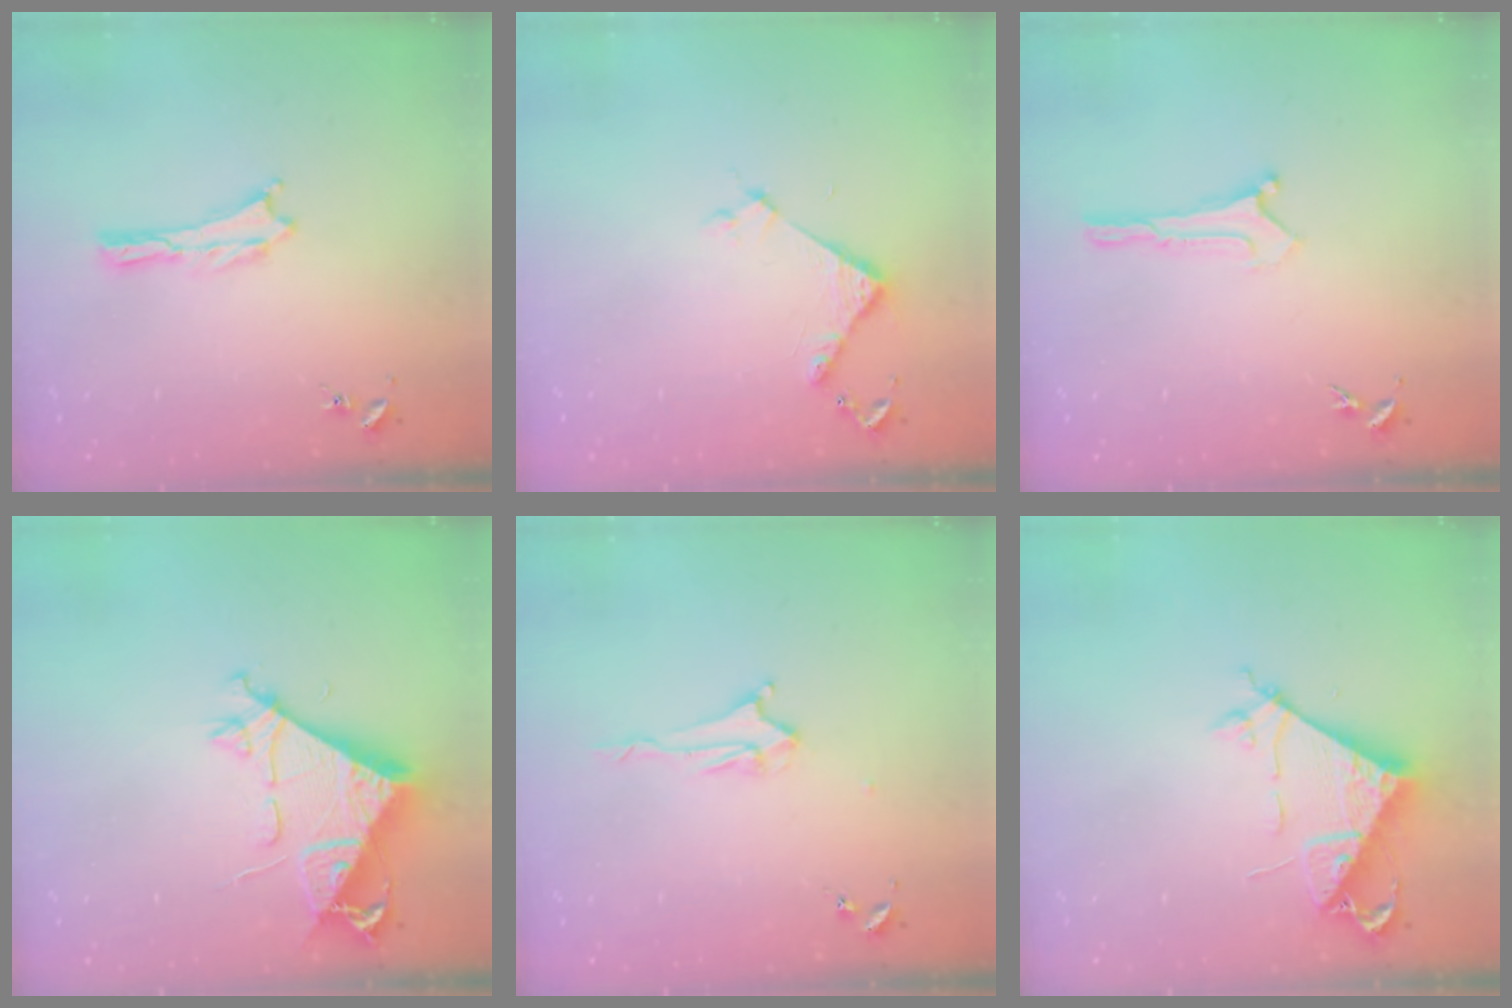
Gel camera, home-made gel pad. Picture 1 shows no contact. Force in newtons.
{"total": 3.8, "press": 3.8, "slide": 0.3}
{"total": 0.0}
{"total": 8.0, "press": 8.0, "slide": 0.7}
{"total": 2.2, "press": 2.2, "slide": 0.3}
{"total": 7.3, "press": 7.3, "slide": 0.8}